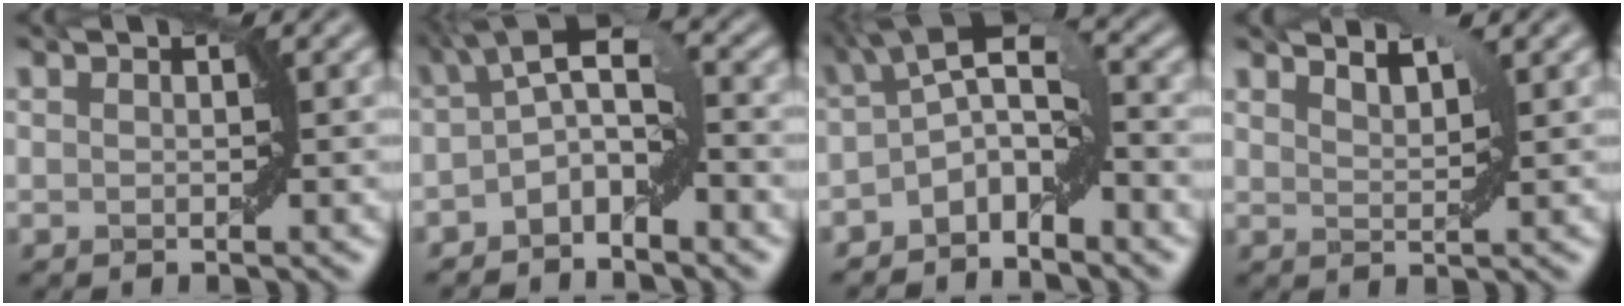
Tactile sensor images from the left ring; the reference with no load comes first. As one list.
[{"total": 4.6, "force": [-1.6, 2.0, 3.8], "torque": [-0.063, 0.012, -0.037]}, {"total": 5.7, "force": [-2.2, 2.6, 4.5], "torque": [-0.075, 0.011, -0.051]}, {"total": 2.3, "force": [2.2, 0.2, 0.8], "torque": [-0.009, -0.001, 0.033]}]